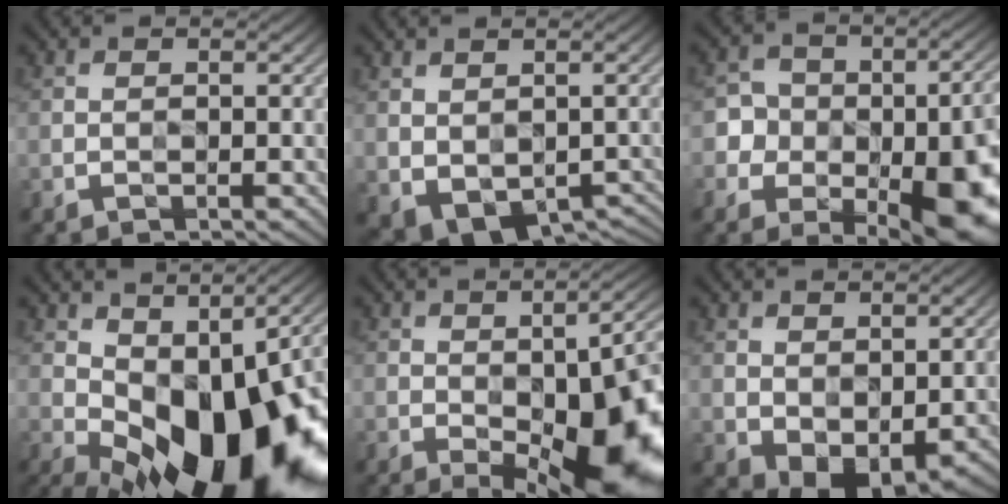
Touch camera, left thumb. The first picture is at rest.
{"total": 5.3, "force": [-0.8, 3.8, 3.7], "torque": [-0.077, -0.031, 0.008]}
{"total": 16.8, "force": [-6.5, 12.2, 9.5], "torque": [-0.139, -0.044, -0.098]}
{"total": 18.4, "force": [-3.9, 9.9, 15.0], "torque": [-0.234, -0.020, -0.051]}
{"total": 18.6, "force": [-5.4, 8.4, 15.6], "torque": [-0.197, -0.030, -0.055]}
{"total": 5.2, "force": [-0.5, 3.4, 3.9], "torque": [-0.080, -0.016, 0.001]}